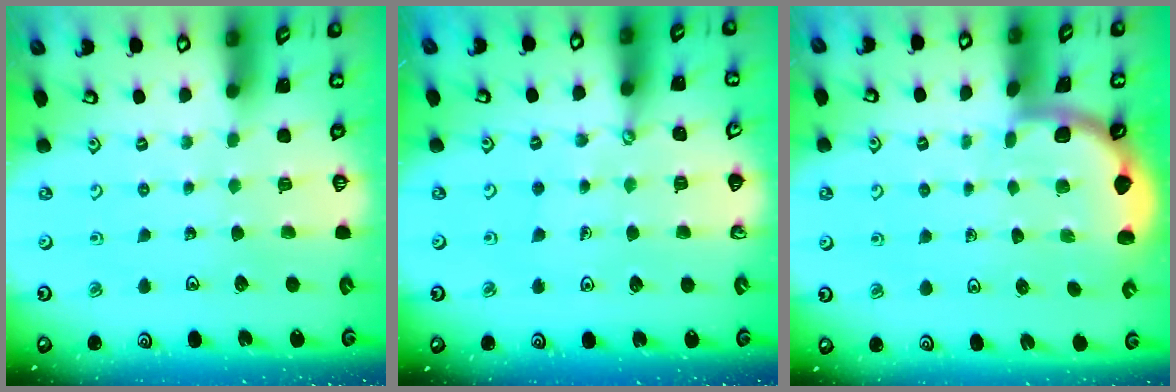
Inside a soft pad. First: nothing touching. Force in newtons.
{"total": 3.6, "press": 3.6, "slide": 0.3}
{"total": 1.8, "press": 1.8, "slide": 0.2}